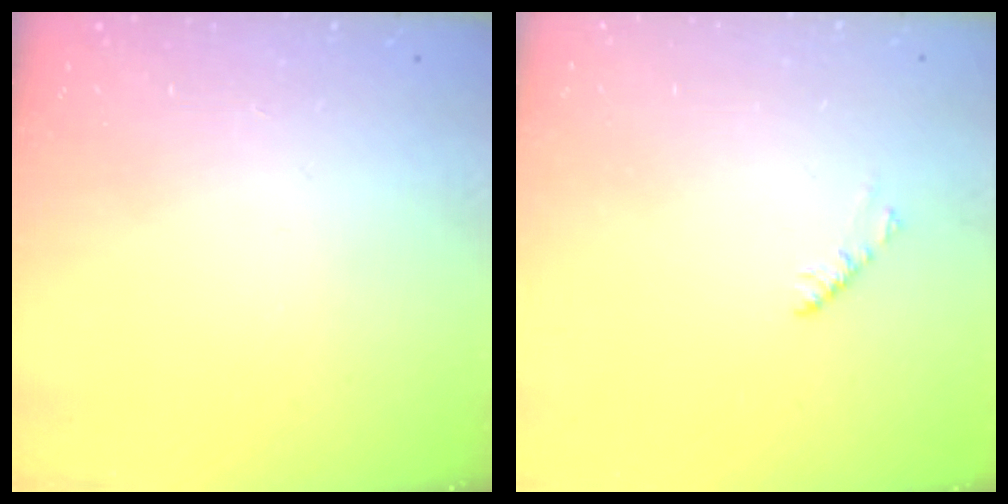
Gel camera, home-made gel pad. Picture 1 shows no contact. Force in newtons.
{"total": 3.4, "press": 3.3, "slide": 0.5}